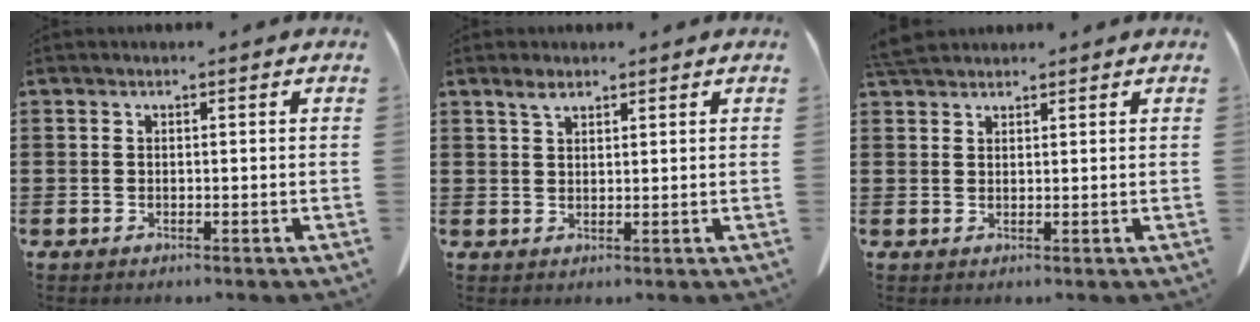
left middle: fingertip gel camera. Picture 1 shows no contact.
{"total": 2.3, "force": [1.7, 0.8, 1.4], "torque": [-0.032, 0.001, 0.032]}
{"total": 3.0, "force": [2.7, 0.7, 1.1], "torque": [-0.030, 0.000, 0.054]}